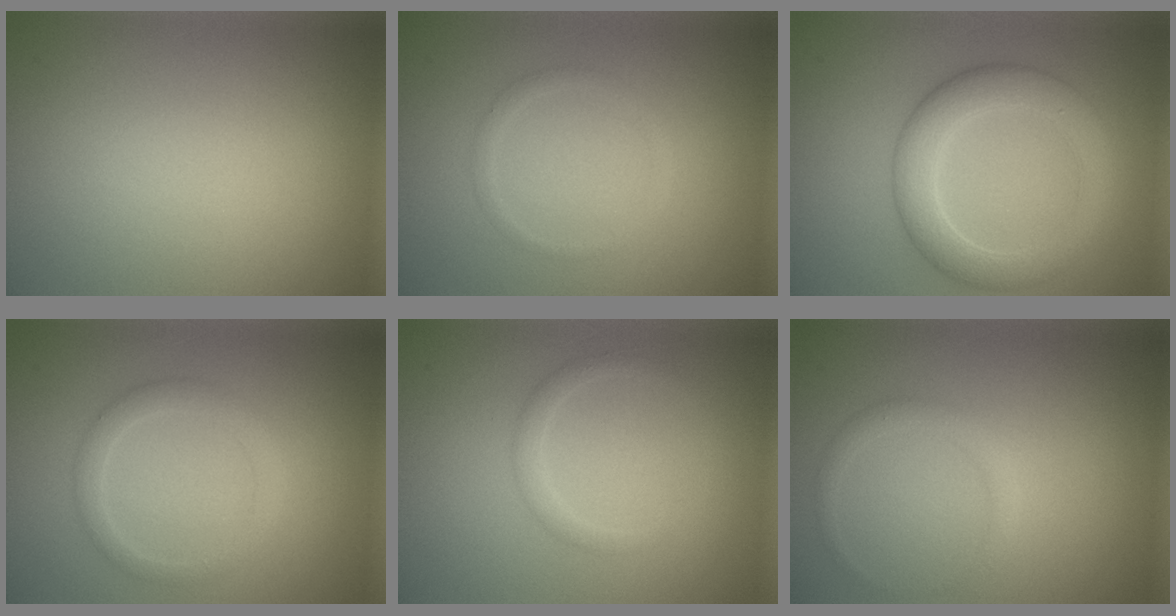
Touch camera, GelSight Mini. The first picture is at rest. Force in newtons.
{"total": 0.9, "press": 0.9, "slide": 0.1}
{"total": 5.1, "press": 5.1, "slide": 0.5}
{"total": 2.1, "press": 2.1, "slide": 0.1}
{"total": 1.2, "press": 1.2, "slide": 0.1}
{"total": 1.2, "press": 1.2, "slide": 0.2}